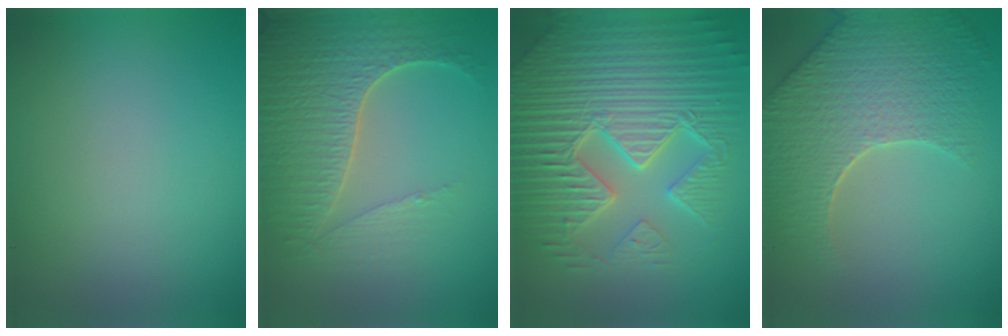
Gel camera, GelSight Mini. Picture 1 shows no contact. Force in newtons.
{"total": 5.8, "press": 4.8, "slide": 3.2}
{"total": 10.1, "press": 6.7, "slide": 7.5}
{"total": 7.8, "press": 5.8, "slide": 5.2}